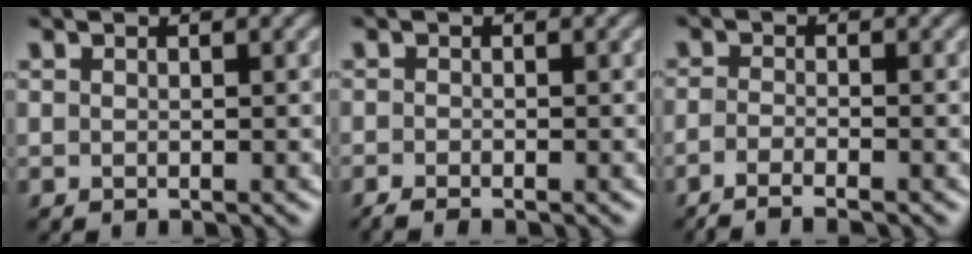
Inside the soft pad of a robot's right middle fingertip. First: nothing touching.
{"total": 1.5, "force": [-1.3, 0.2, 0.8], "torque": [-0.015, -0.005, -0.027]}
{"total": 3.0, "force": [-2.0, 0.6, 2.0], "torque": [-0.038, -0.006, -0.049]}